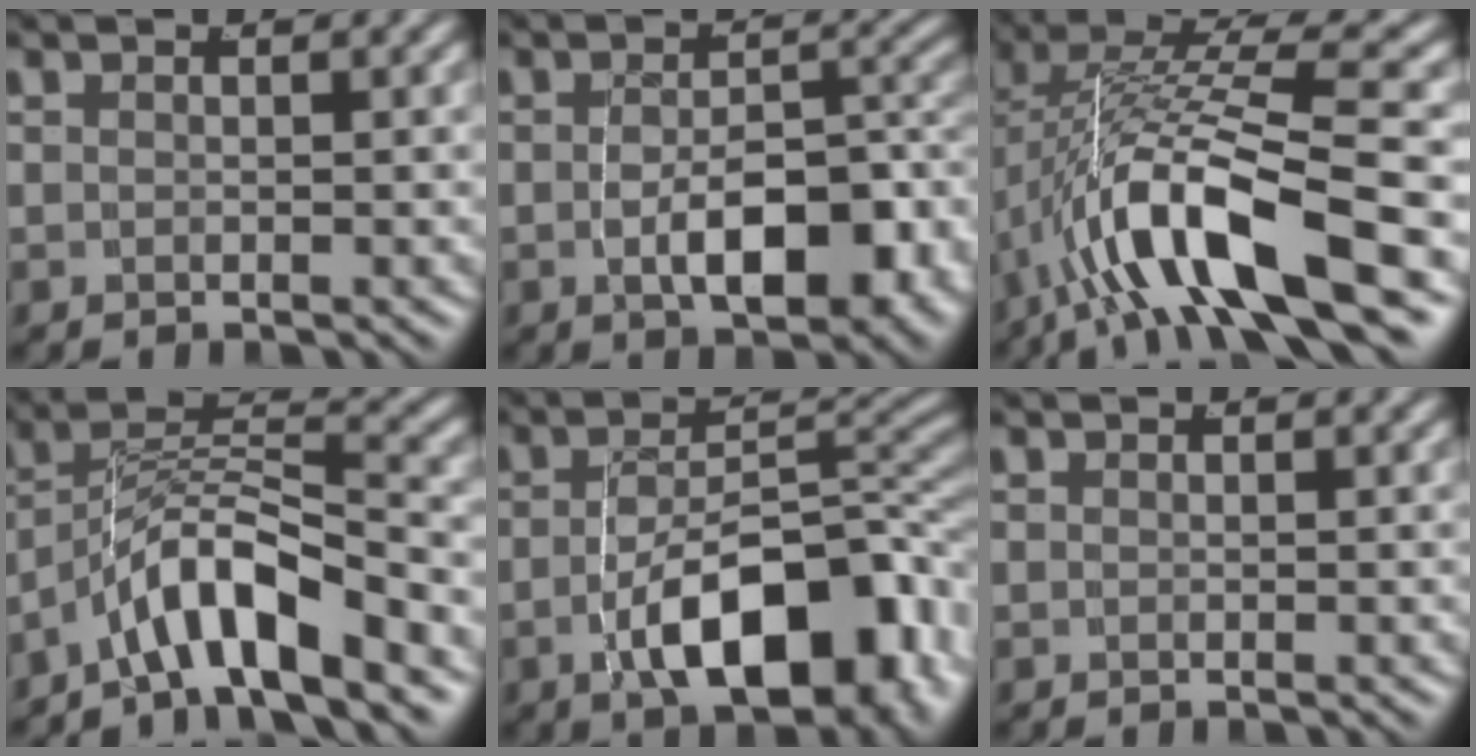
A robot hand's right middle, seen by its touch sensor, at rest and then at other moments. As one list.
[{"total": 6.6, "force": [-2.5, 2.5, 5.5], "torque": [-0.067, -0.012, -0.030]}, {"total": 8.3, "force": [-1.7, 2.8, 7.6], "torque": [-0.154, -0.008, -0.016]}, {"total": 6.0, "force": [-3.0, 2.9, 4.3], "torque": [-0.085, -0.008, -0.045]}, {"total": 10.5, "force": [-4.4, 4.7, 8.3], "torque": [-0.101, -0.017, -0.058]}, {"total": 0.0}]